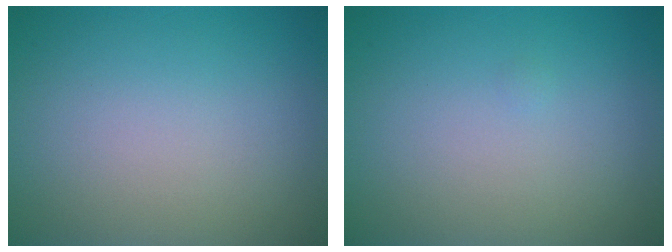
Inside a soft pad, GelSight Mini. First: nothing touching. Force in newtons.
{"total": 0.0}